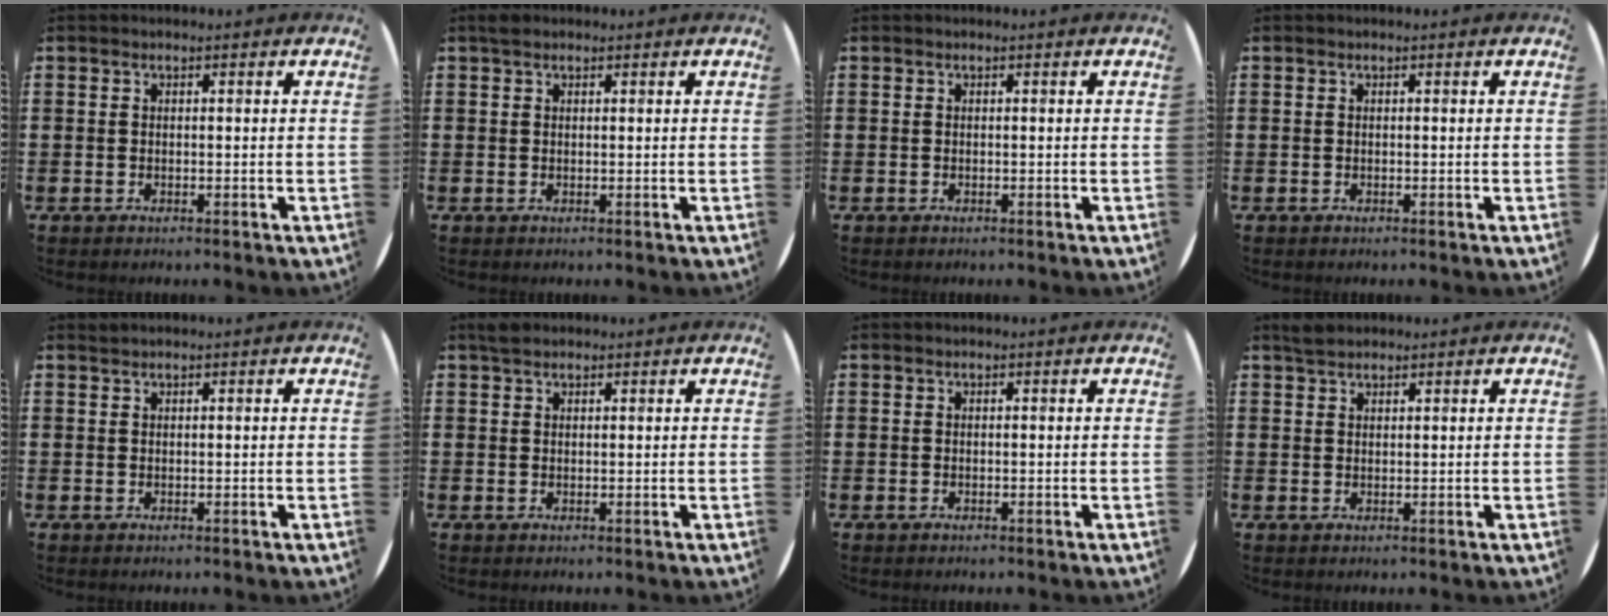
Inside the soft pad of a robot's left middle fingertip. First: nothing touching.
{"total": 0.9, "force": [0.7, 0.5, 0.2], "torque": [0.003, 0.002, 0.011]}
{"total": 0.0}
{"total": 0.0}
{"total": 0.0}
{"total": 1.4, "force": [1.2, 0.6, 0.3], "torque": [-0.001, 0.002, 0.021]}
{"total": 0.0}
{"total": 1.8, "force": [1.6, 0.6, 0.4], "torque": [-0.002, 0.002, 0.029]}